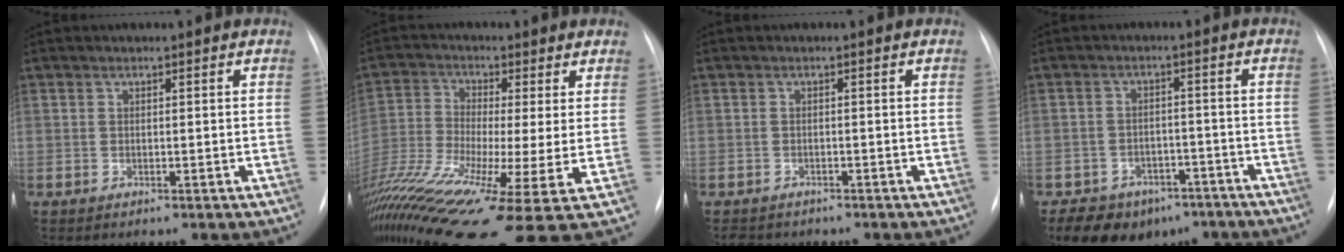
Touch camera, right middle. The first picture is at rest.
{"total": 18.6, "force": [-9.2, 0.8, 16.1], "torque": [-0.327, -0.043, -0.167]}
{"total": 3.3, "force": [-2.8, 1.6, 0.5], "torque": [-0.006, -0.003, -0.039]}
{"total": 10.5, "force": [-7.6, 6.5, 3.1], "torque": [-0.046, 0.014, -0.105]}